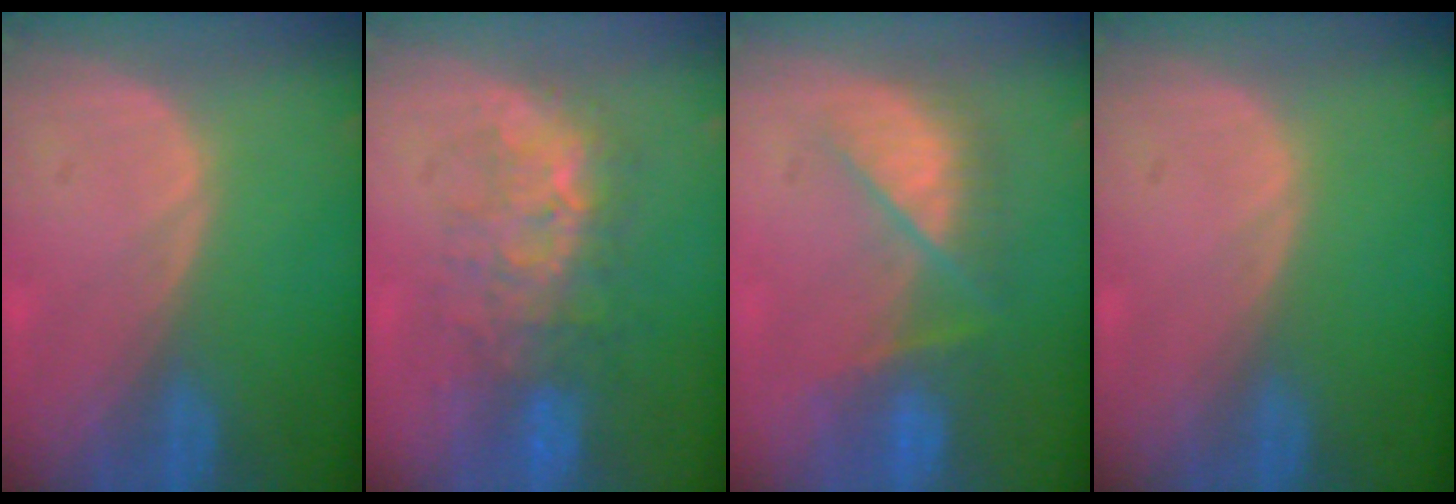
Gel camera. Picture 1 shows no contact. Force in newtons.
{"total": 8.2, "press": 7.9, "slide": 2.3}
{"total": 7.5, "press": 7.2, "slide": 1.8}
{"total": 0.0}